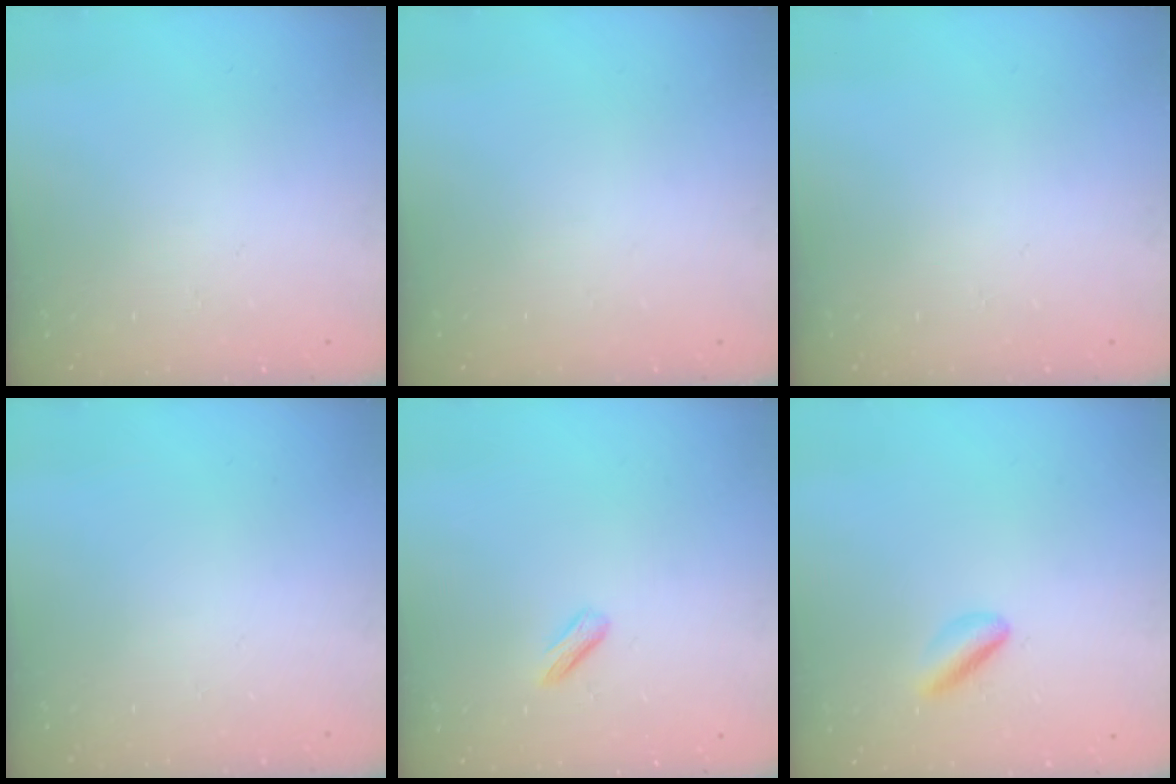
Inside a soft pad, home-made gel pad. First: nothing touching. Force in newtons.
{"total": 0.0}
{"total": 0.0}
{"total": 0.0}
{"total": 2.8, "press": 2.7, "slide": 0.9}
{"total": 3.7, "press": 3.6, "slide": 0.9}